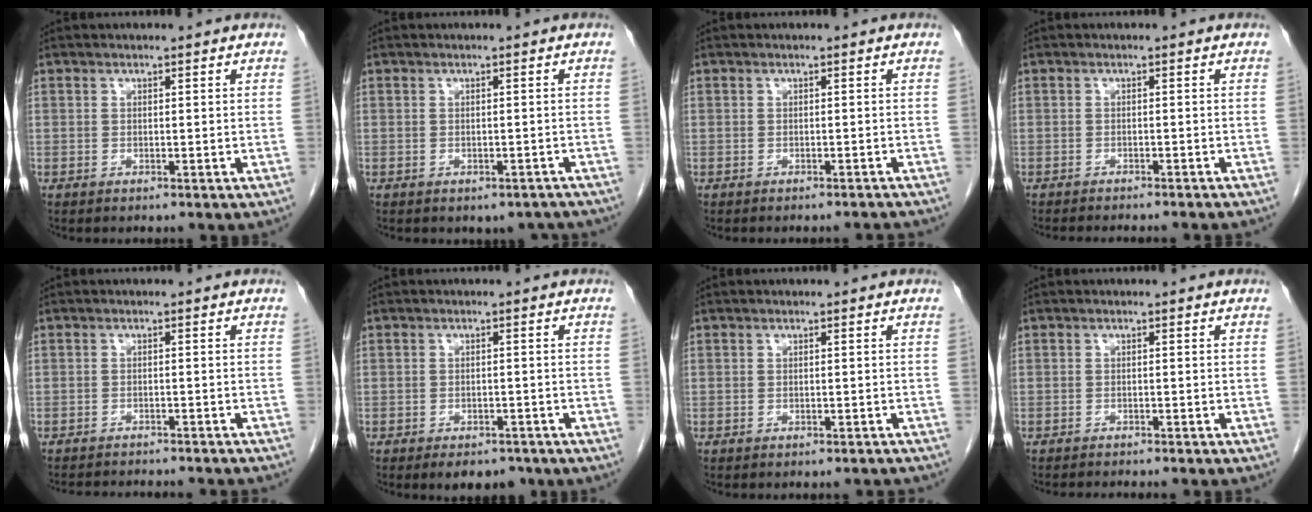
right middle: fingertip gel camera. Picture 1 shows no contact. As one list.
[{"total": 3.3, "force": [-2.7, 1.8, 0.6], "torque": [0.000, 0.012, -0.030]}, {"total": 3.0, "force": [-2.9, 0.0, 0.4], "torque": [-0.007, -0.012, -0.034]}, {"total": 9.4, "force": [-8.5, 1.0, 3.9], "torque": [-0.033, -0.013, -0.100]}, {"total": 12.4, "force": [-11.6, 1.6, 4.3], "torque": [-0.058, -0.007, -0.138]}, {"total": 4.9, "force": [-3.8, 2.4, 1.8], "torque": [-0.015, 0.001, -0.051]}, {"total": 3.4, "force": [-3.3, 0.4, 0.5], "torque": [-0.009, -0.012, -0.037]}, {"total": 5.7, "force": [-5.1, 0.2, 2.4], "torque": [-0.018, -0.007, -0.068]}]